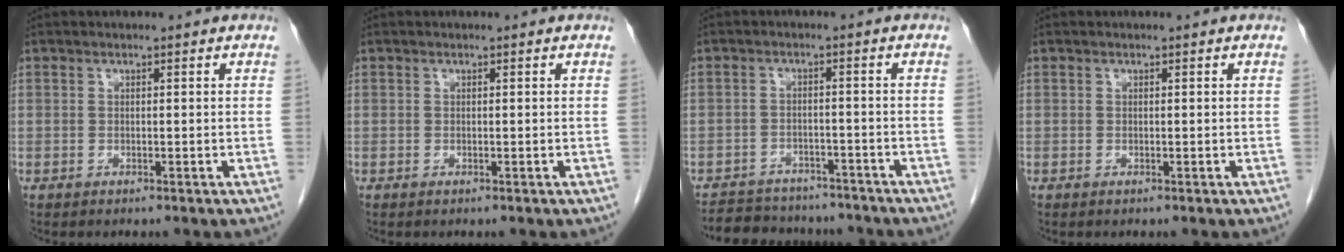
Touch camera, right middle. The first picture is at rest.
{"total": 0.0}
{"total": 11.6, "force": [-10.5, 4.1, 2.7], "torque": [-0.049, 0.010, -0.134]}
{"total": 0.0}